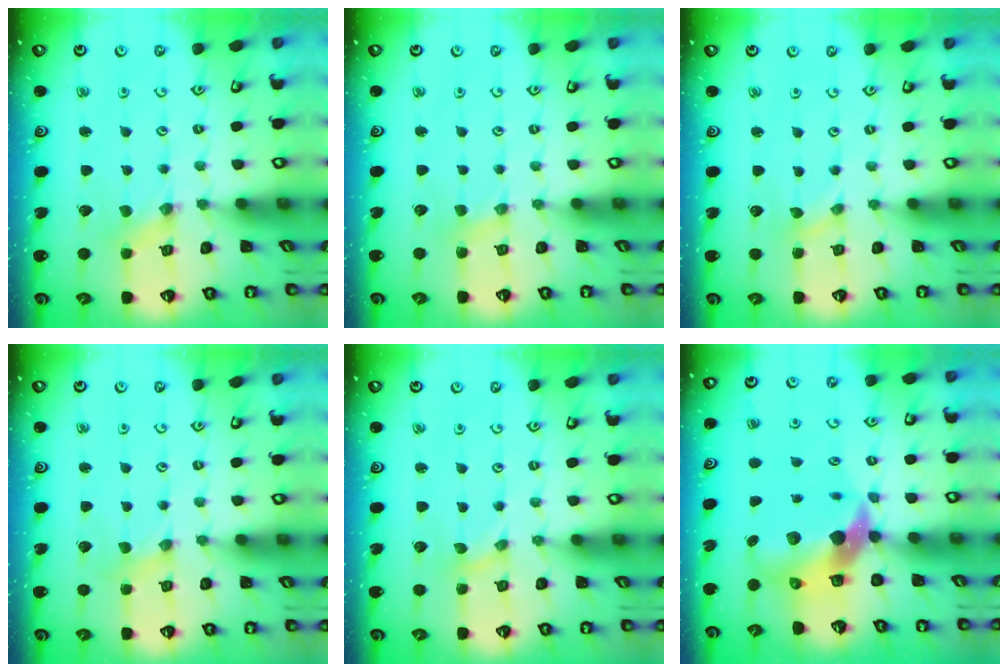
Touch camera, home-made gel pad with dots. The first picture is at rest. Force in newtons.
{"total": 2.5, "press": 2.5, "slide": 0.4}
{"total": 0.0}
{"total": 1.2, "press": 1.1, "slide": 0.2}
{"total": 0.0}
{"total": 11.0, "press": 10.8, "slide": 1.6}